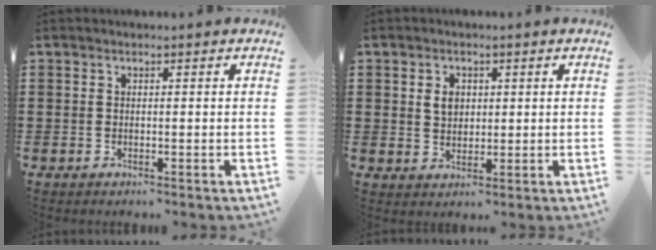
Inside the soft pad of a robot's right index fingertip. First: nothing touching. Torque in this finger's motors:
{"motor_torque": [0.07, 0.05, 0.05, 0.06]}